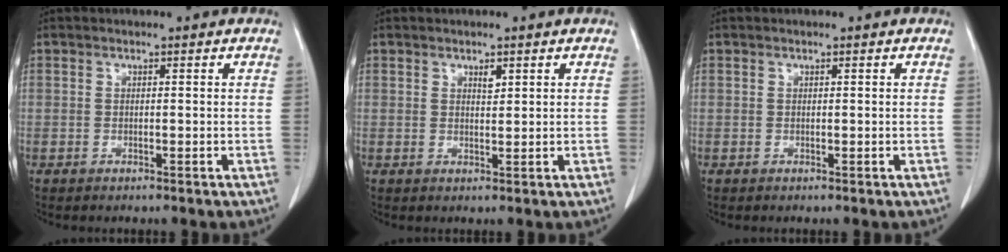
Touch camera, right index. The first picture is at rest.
{"total": 1.2, "force": [0.7, 0.5, 0.8], "torque": [-0.013, -0.005, 0.012]}
{"total": 0.0}